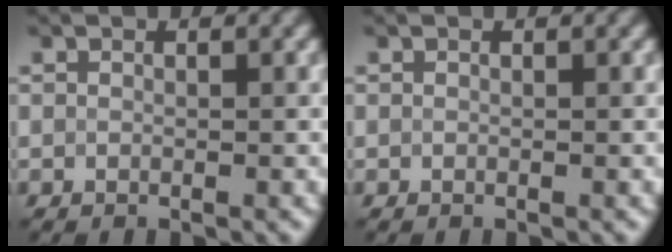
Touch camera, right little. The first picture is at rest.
{"total": 0.0}